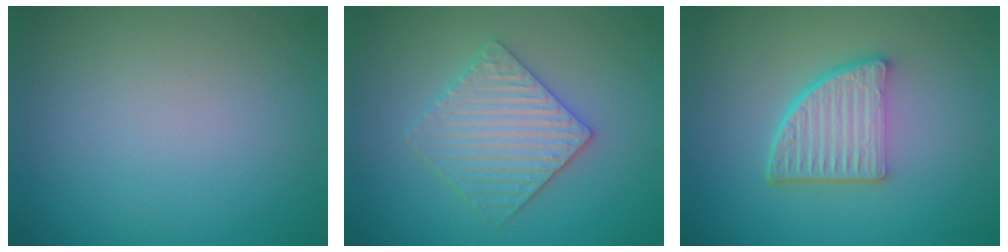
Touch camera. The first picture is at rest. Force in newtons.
{"total": 3.5, "press": 3.4, "slide": 0.7}
{"total": 5.3, "press": 3.9, "slide": 3.7}